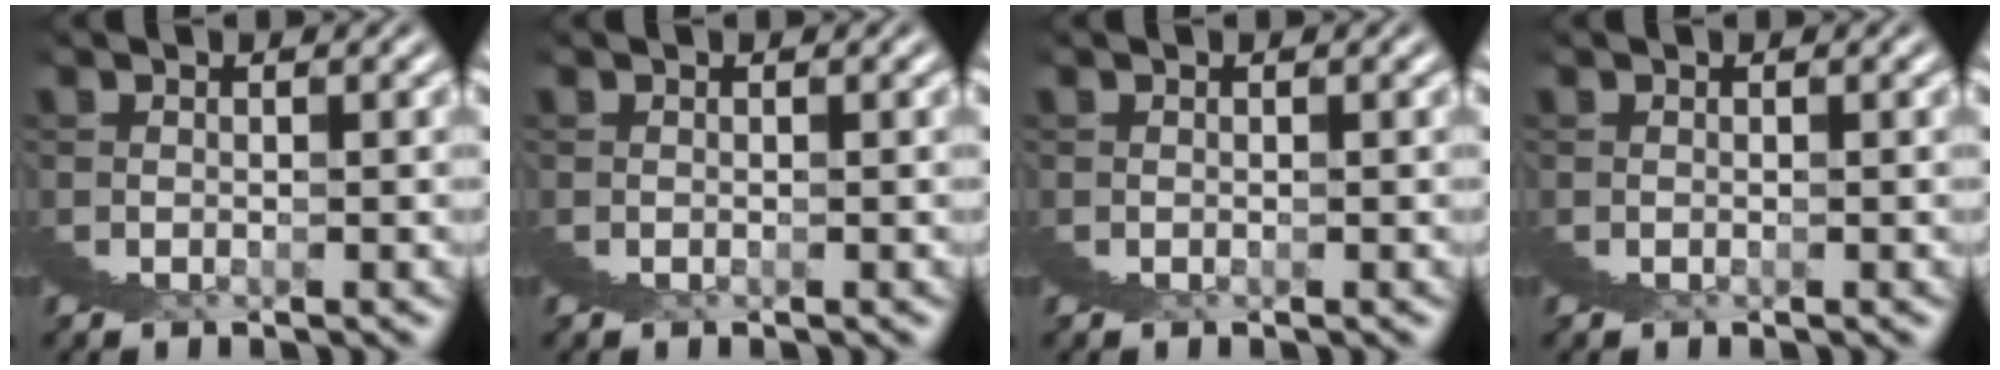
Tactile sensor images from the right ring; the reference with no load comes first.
{"total": 0.0}
{"total": 0.0}
{"total": 0.0}